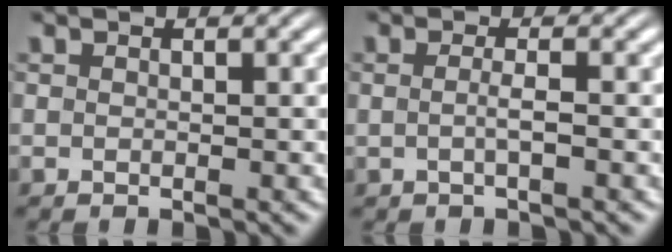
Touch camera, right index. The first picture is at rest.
{"total": 1.3, "force": [-0.5, 0.0, 1.2], "torque": [-0.028, -0.007, -0.006]}